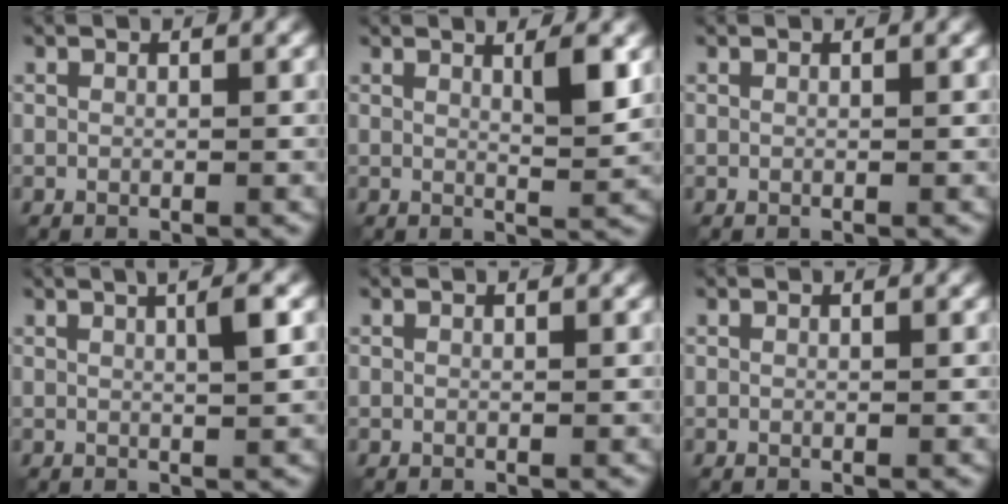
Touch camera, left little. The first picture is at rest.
{"total": 2.8, "force": [1.4, 0.6, 2.4], "torque": [-0.026, -0.001, 0.021]}
{"total": 0.0}
{"total": 3.0, "force": [1.1, 0.6, 2.7], "torque": [-0.025, 0.007, 0.009]}
{"total": 0.0}
{"total": 0.0}